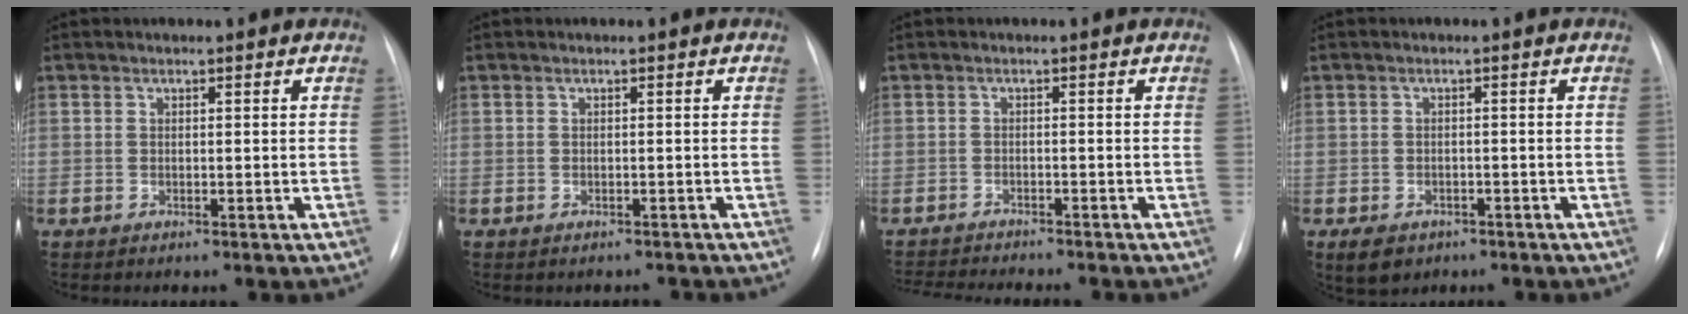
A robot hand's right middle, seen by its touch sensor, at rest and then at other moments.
{"total": 1.4, "force": [-1.2, 0.6, 0.1], "torque": [-0.002, 0.000, -0.016]}
{"total": 10.2, "force": [-9.4, 0.8, 3.8], "torque": [-0.053, -0.009, -0.134]}
{"total": 5.4, "force": [-3.5, 3.7, 2.0], "torque": [-0.031, -0.002, -0.045]}